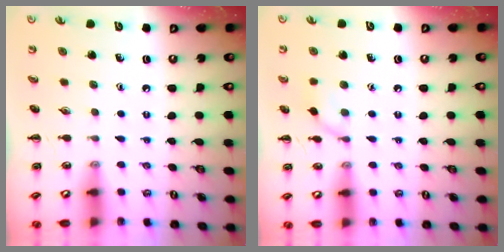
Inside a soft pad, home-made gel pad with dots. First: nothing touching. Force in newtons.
{"total": 6.6, "press": 6.4, "slide": 1.4}